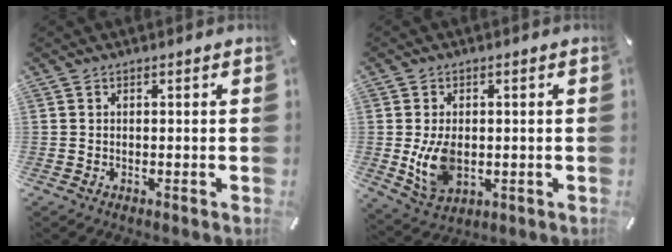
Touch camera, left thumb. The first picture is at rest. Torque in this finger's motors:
{"motor_torque": [1.56, 1.56, 1.02, 0.27, 0.13]}